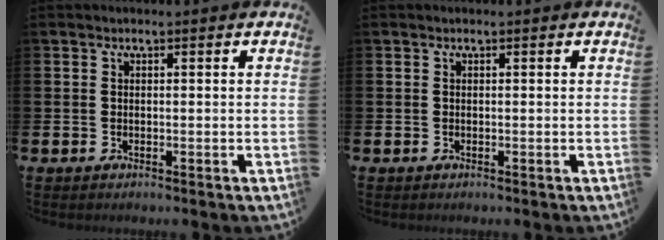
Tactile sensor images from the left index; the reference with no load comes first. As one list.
[{"total": 0.0}]